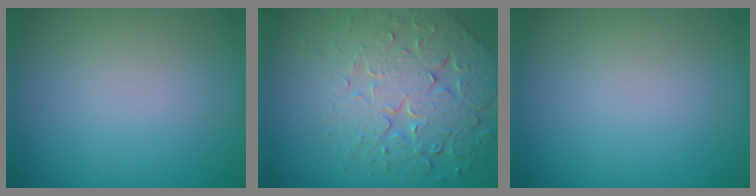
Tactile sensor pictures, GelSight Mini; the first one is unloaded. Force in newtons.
{"total": 8.0, "press": 5.7, "slide": 5.5}
{"total": 0.0}